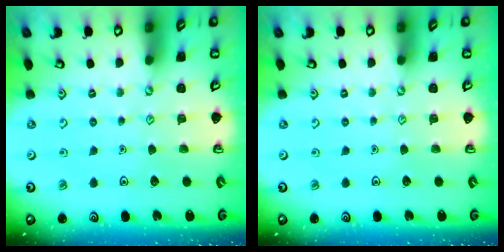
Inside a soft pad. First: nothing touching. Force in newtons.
{"total": 0.0}